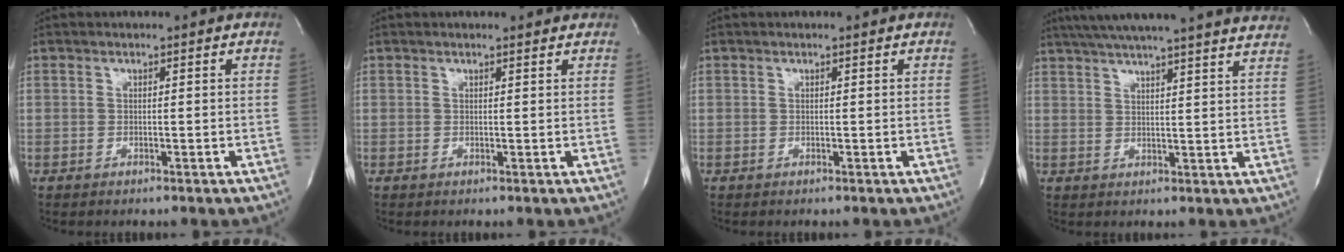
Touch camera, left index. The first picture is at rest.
{"total": 2.1, "force": [2.0, 0.4, 0.6], "torque": [-0.017, 0.006, 0.019]}
{"total": 0.0}
{"total": 26.3, "force": [23.5, 0.6, 11.8], "torque": [-0.198, -0.005, 0.298]}